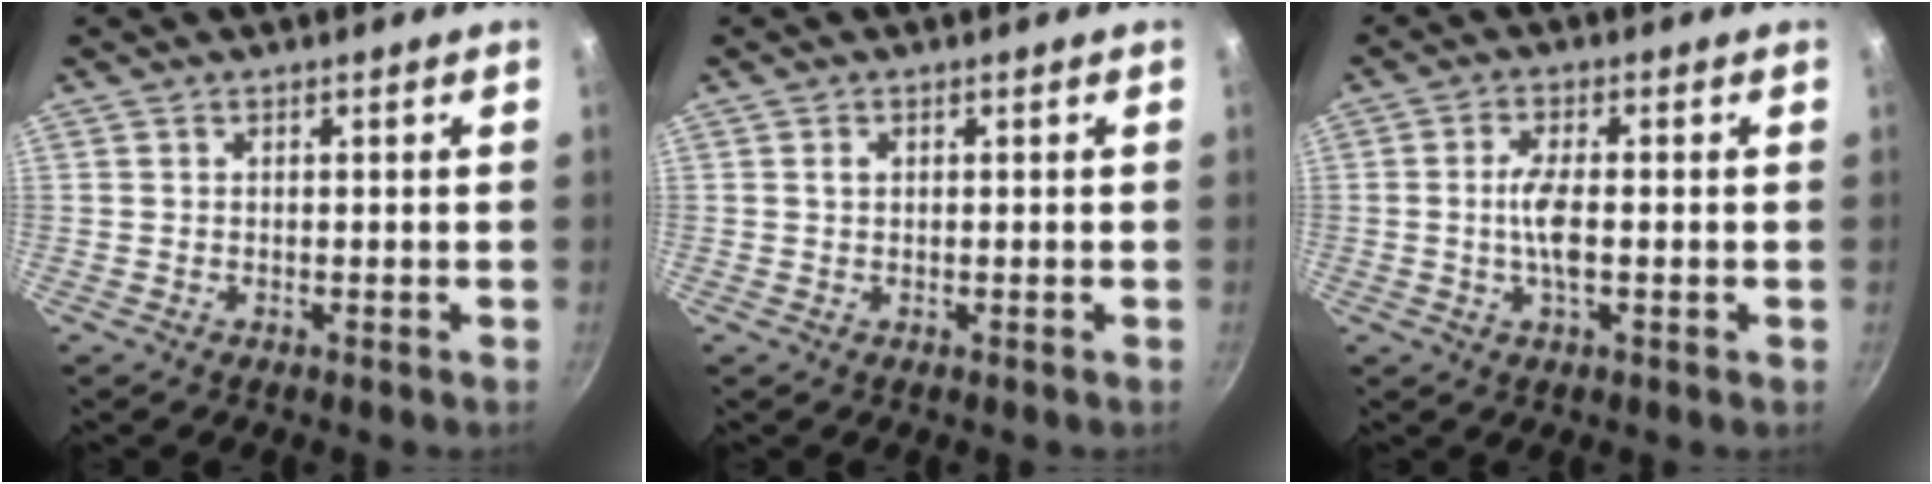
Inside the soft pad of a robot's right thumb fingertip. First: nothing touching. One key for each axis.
{"total": 1.1, "fx": 0.3, "fy": 0.8, "fz": 0.7, "tx": -0.010, "ty": 0.003, "tz": 0.005}
{"total": 5.5, "fx": -0.5, "fy": 1.7, "fz": 5.2, "tx": -0.107, "ty": 0.002, "tz": -0.014}